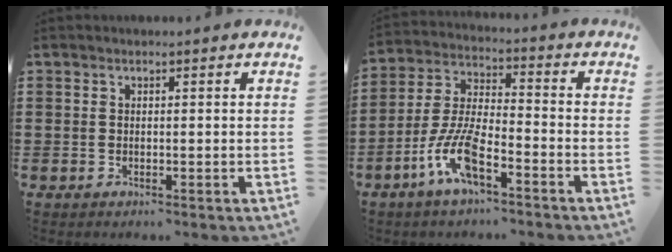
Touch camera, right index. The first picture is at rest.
{"total": 9.1, "force": [-5.1, 2.7, 7.0], "torque": [-0.169, -0.006, -0.099]}